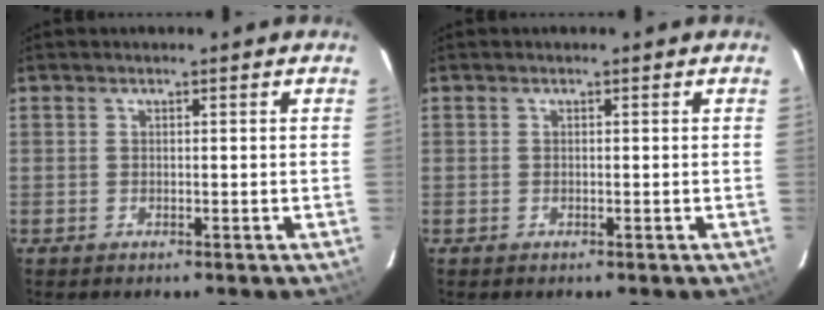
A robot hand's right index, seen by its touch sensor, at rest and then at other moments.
{"total": 0.0}